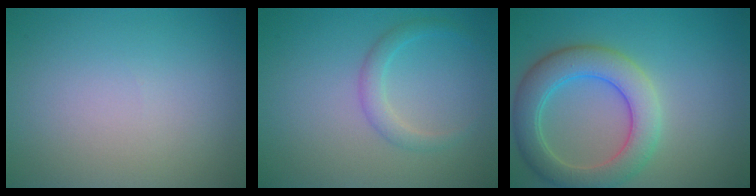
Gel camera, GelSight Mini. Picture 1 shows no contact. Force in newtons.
{"total": 1.8, "press": 1.8, "slide": 0.0}
{"total": 6.0, "press": 6.0, "slide": 0.3}